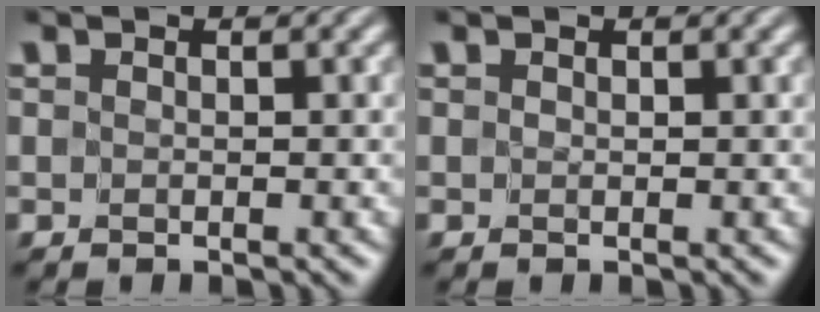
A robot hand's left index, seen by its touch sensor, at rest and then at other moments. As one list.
[{"total": 0.0}]